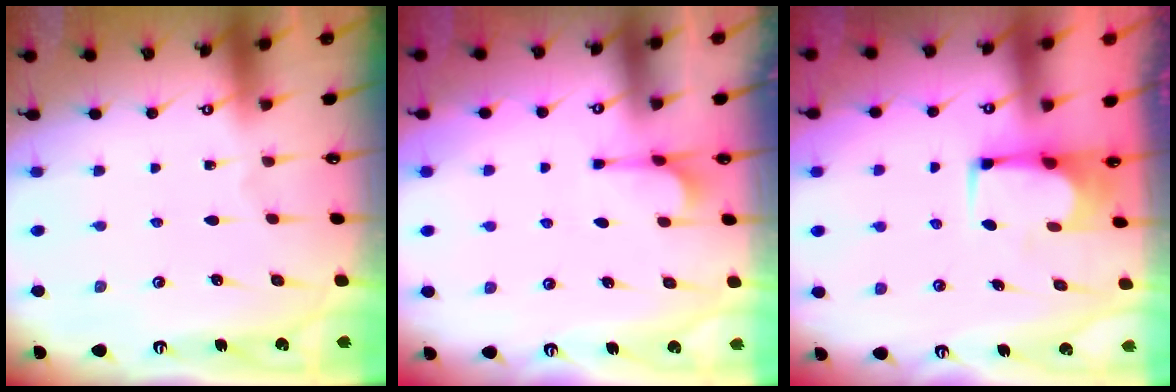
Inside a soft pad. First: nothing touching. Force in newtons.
{"total": 1.1, "press": 0.1, "slide": 1.1}
{"total": 1.8, "press": 1.7, "slide": 0.3}